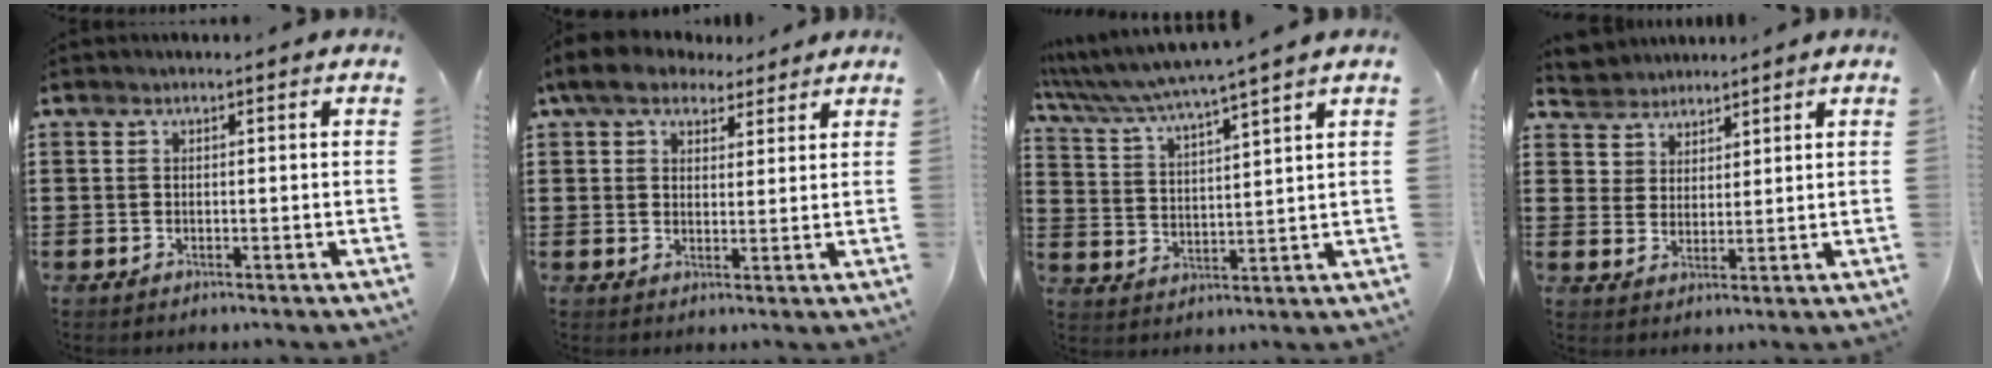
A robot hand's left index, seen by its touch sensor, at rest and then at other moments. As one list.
[{"total": 6.2, "force": [4.7, 2.9, 2.7], "torque": [-0.071, 0.005, 0.089]}, {"total": 4.8, "force": [4.1, -1.2, 2.1], "torque": [-0.061, -0.037, 0.064]}, {"total": 3.9, "force": [3.2, 2.1, -0.8], "torque": [-0.006, -0.004, 0.060]}]